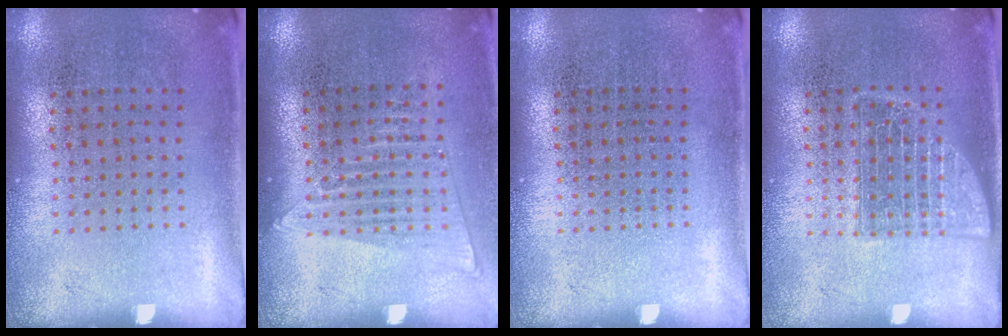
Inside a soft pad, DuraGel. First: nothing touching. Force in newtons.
{"total": 1.3, "press": 1.2, "slide": 0.6}
{"total": 0.0}
{"total": 1.5, "press": 1.5, "slide": 0.2}